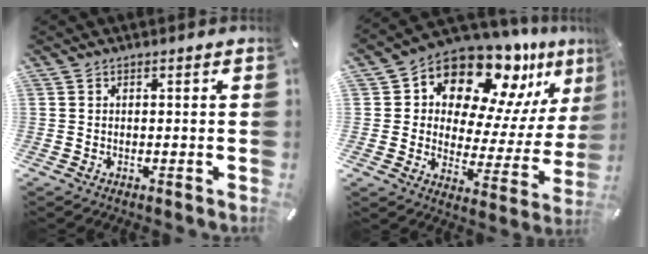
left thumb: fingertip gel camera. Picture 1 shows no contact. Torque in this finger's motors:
{"motor_torque": [2.49, 2.52, 1.48, -1.29, 0.16]}